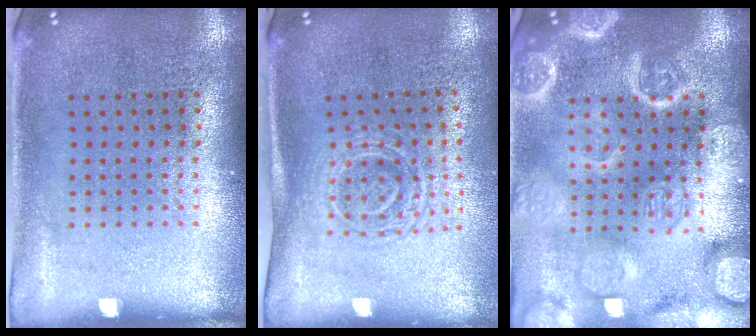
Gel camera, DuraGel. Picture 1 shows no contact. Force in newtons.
{"total": 1.6, "press": 1.3, "slide": 1.0}
{"total": 6.0, "press": 6.0, "slide": 0.9}